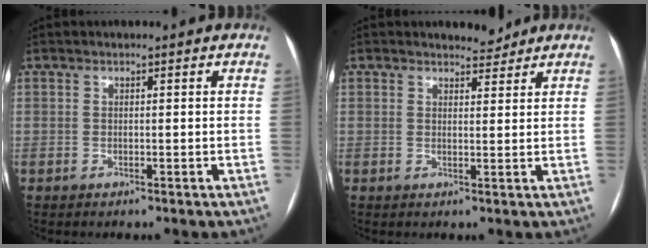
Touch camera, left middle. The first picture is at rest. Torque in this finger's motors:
{"motor_torque": [0.00, 0.00, 0.00, 0.00]}